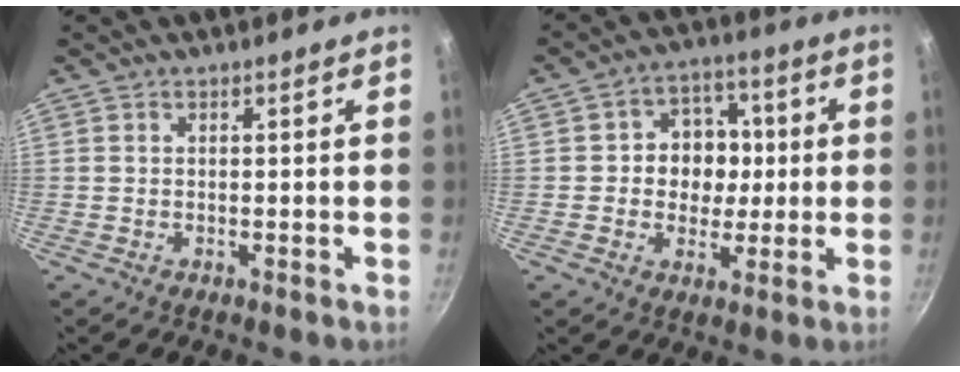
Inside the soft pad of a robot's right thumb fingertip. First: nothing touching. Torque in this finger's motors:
{"motor_torque": [-0.30, 0.54, 0.40, 0.34, 0.13]}